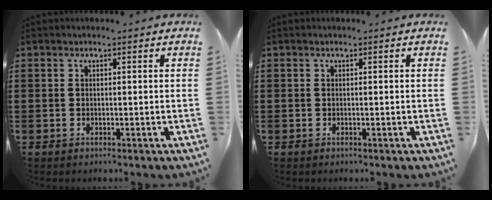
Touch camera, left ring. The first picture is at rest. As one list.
[{"total": 0.0}]